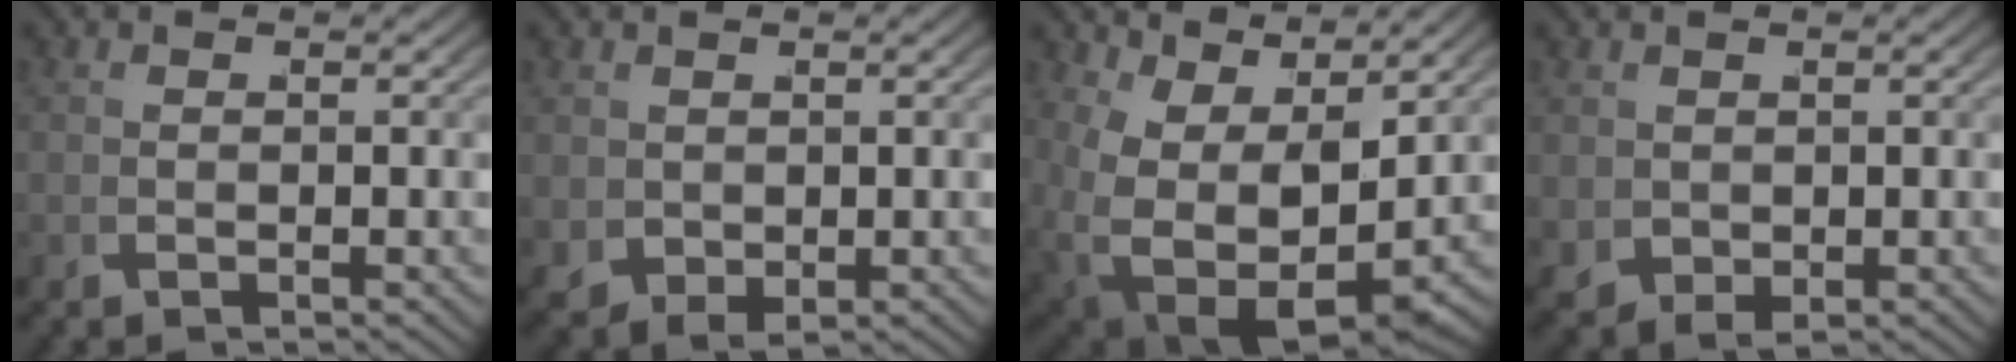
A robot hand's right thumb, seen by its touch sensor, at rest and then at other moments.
{"total": 3.0, "force": [0.2, 2.5, 1.6], "torque": [-0.042, -0.023, 0.028]}
{"total": 11.9, "force": [-0.9, 7.9, 8.9], "torque": [-0.215, -0.072, 0.024]}
{"total": 2.6, "force": [0.4, 2.1, 1.4], "torque": [-0.037, -0.018, 0.028]}